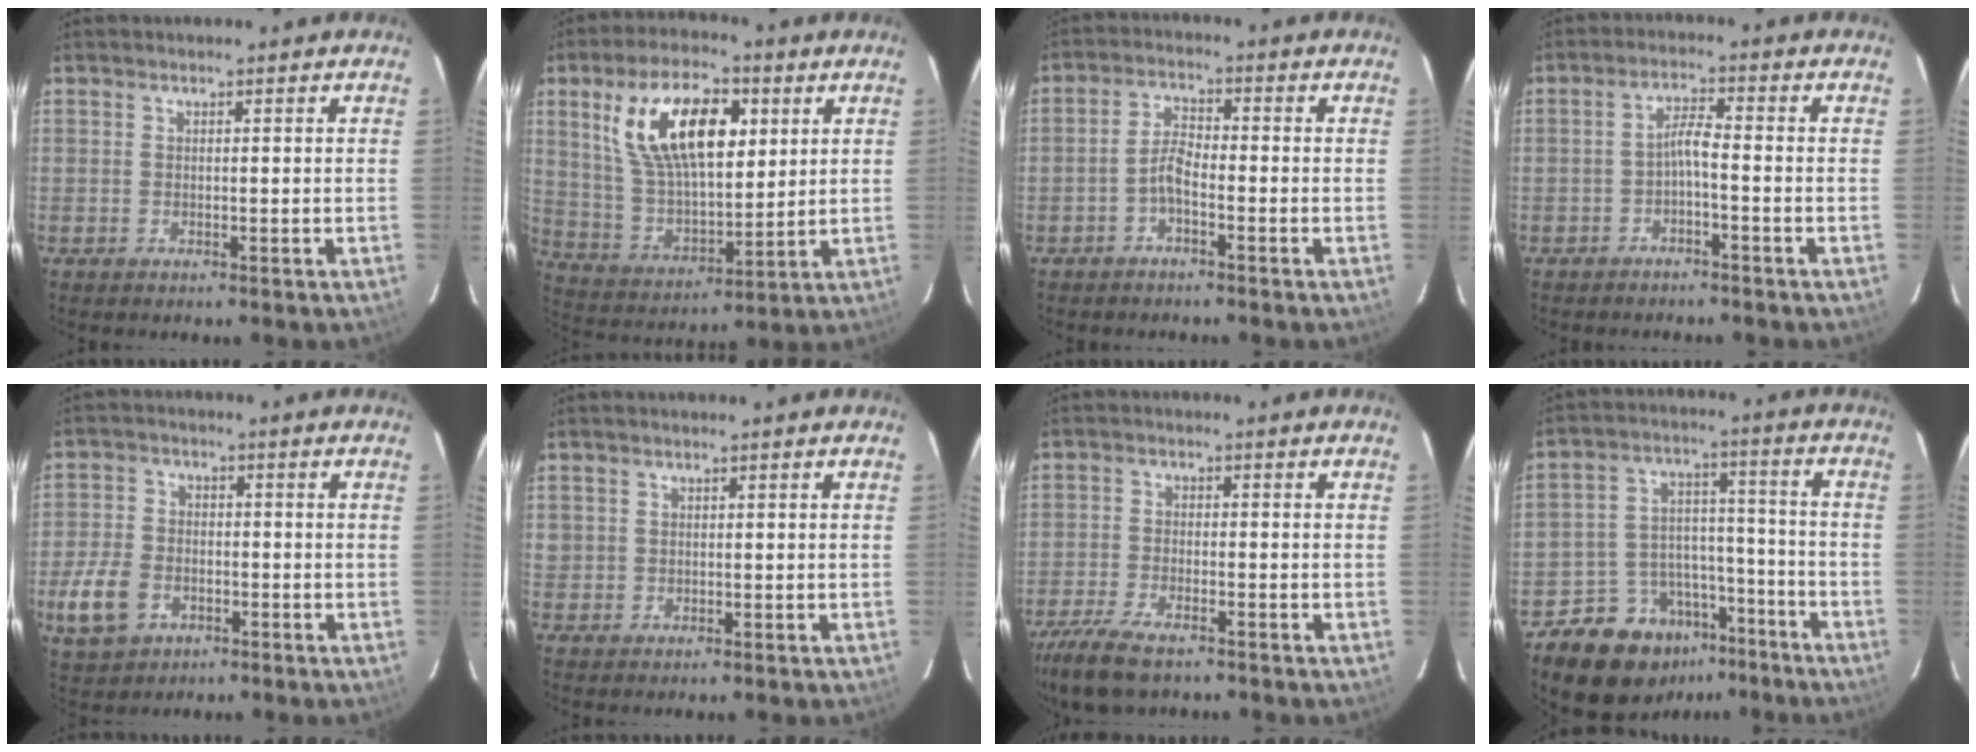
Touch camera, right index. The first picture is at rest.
{"total": 18.2, "force": [6.5, 8.4, 14.8], "torque": [-0.272, 0.019, 0.129]}
{"total": 3.1, "force": [-1.8, 1.0, 2.3], "torque": [-0.053, 0.012, -0.036]}
{"total": 2.7, "force": [-1.6, 0.1, 2.2], "torque": [-0.052, 0.011, -0.029]}
{"total": 9.3, "force": [-3.8, 6.8, 5.0], "torque": [-0.130, 0.003, -0.069]}
{"total": 1.1, "force": [0.1, 1.1, 0.1], "torque": [0.002, 0.002, 0.001]}
{"total": 10.4, "force": [-7.9, 3.3, 6.0], "torque": [-0.151, -0.029, -0.150]}
{"total": 14.0, "force": [-9.6, 9.3, 4.1], "torque": [-0.090, 0.053, -0.132]}